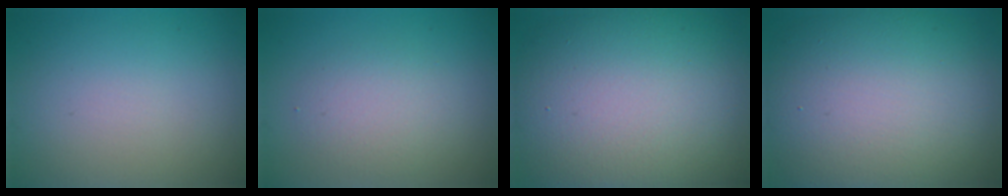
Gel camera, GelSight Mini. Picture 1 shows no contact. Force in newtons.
{"total": 2.7, "press": 2.7, "slide": 0.2}
{"total": 15.3, "press": 15.3, "slide": 0.8}
{"total": 14.5, "press": 14.5, "slide": 1.0}